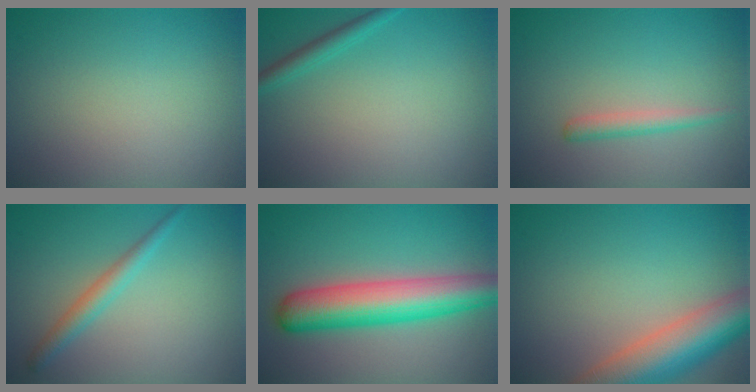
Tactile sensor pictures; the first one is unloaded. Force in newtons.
{"total": 1.6, "press": 1.6, "slide": 0.1}
{"total": 1.5, "press": 1.5, "slide": 0.1}
{"total": 2.2, "press": 2.2, "slide": 0.1}
{"total": 7.6, "press": 7.6, "slide": 0.2}
{"total": 8.9, "press": 8.8, "slide": 0.7}